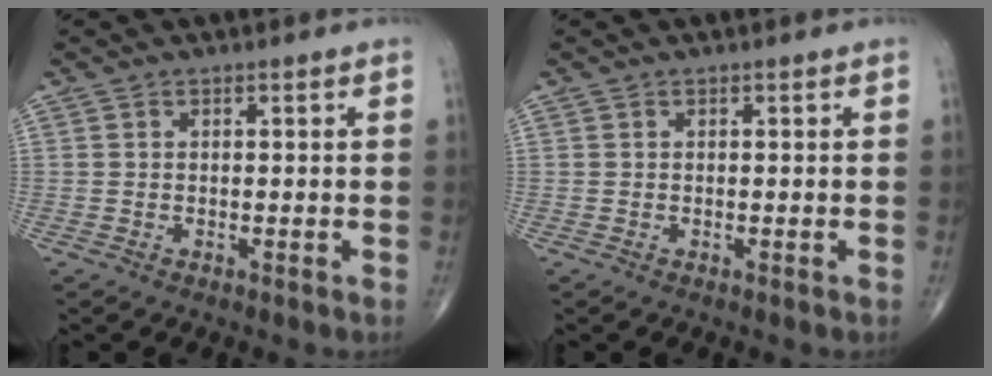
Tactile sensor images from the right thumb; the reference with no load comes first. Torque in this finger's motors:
{"motor_torque": [0.01, 0.01, -0.01, 0.00, 0.00]}